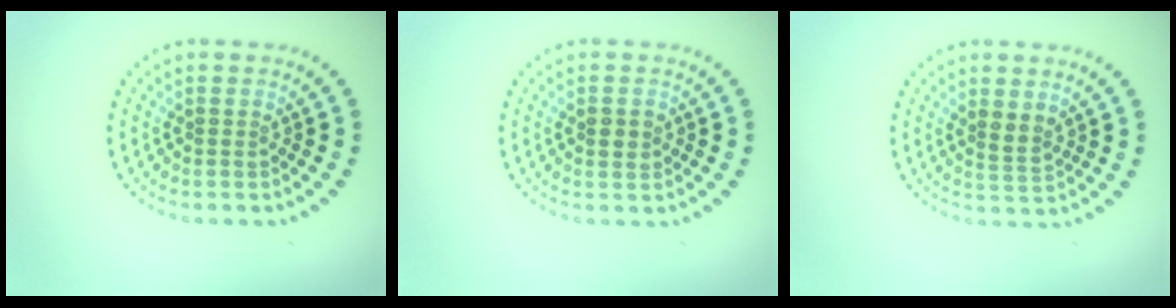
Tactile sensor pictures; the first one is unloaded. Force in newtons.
{"total": 1.2, "press": 1.2, "slide": 0.2}
{"total": 1.7, "press": 1.5, "slide": 0.9}